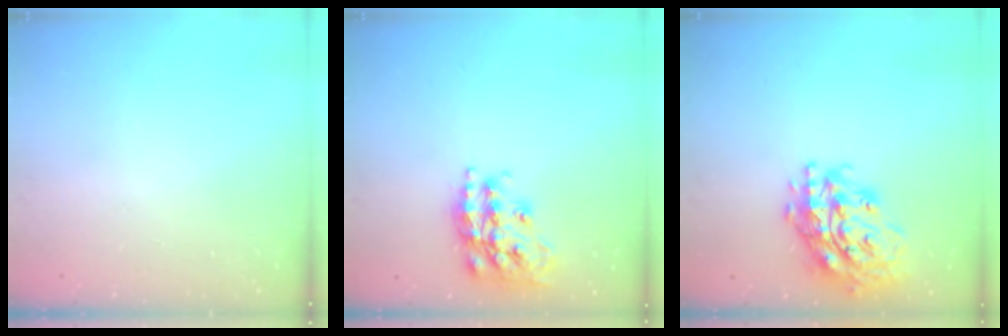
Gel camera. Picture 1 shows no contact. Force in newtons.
{"total": 18.2, "press": 18.1, "slide": 1.1}
{"total": 21.0, "press": 20.9, "slide": 2.7}